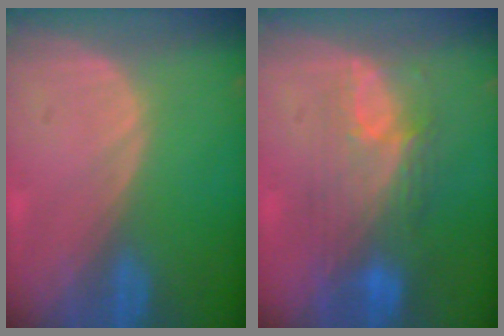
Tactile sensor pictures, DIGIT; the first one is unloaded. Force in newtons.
{"total": 9.2, "press": 8.2, "slide": 4.3}